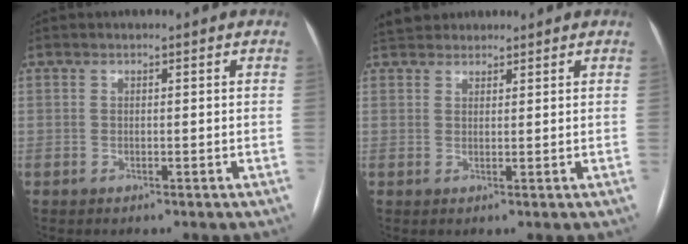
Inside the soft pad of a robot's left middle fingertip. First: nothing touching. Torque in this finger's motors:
{"motor_torque": [0.26, -0.34, 0.00, 0.00]}